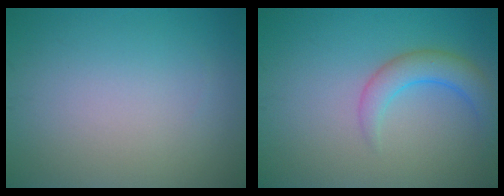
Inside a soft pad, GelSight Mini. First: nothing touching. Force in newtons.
{"total": 3.4, "press": 3.4, "slide": 0.3}